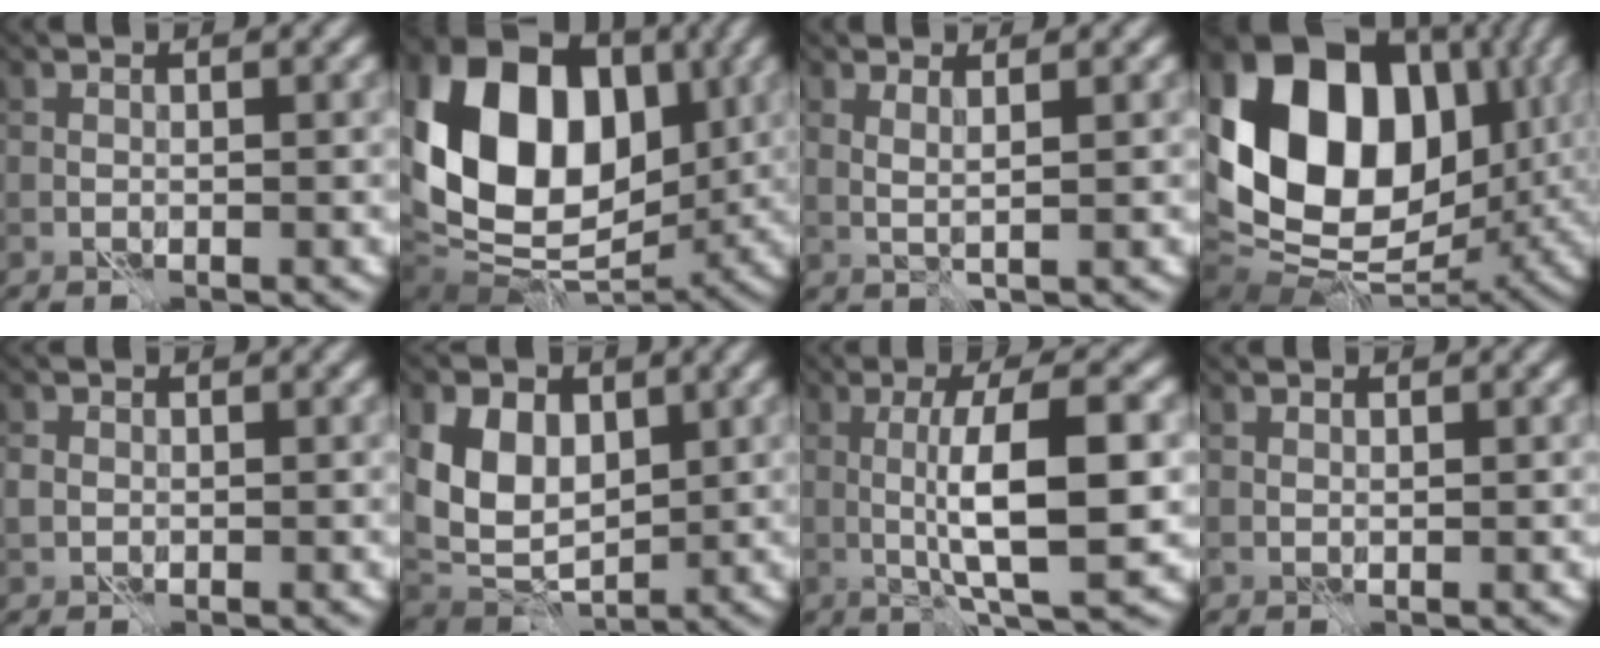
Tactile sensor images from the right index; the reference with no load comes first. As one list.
[{"total": 14.4, "force": [2.0, 10.4, 9.8], "torque": [-0.177, 0.007, 0.030]}, {"total": 1.4, "force": [0.8, 0.1, 1.1], "torque": [-0.021, -0.003, 0.012]}, {"total": 19.5, "force": [2.9, 14.6, 12.6], "torque": [-0.239, 0.008, 0.070]}, {"total": 1.5, "force": [-0.1, 1.3, 0.6], "torque": [-0.016, -0.001, -0.003]}, {"total": 6.5, "force": [1.7, 4.7, 4.2], "torque": [-0.086, -0.009, 0.029]}, {"total": 8.2, "force": [-0.2, 1.7, 8.0], "torque": [-0.127, 0.001, -0.003]}, {"total": 0.0}]